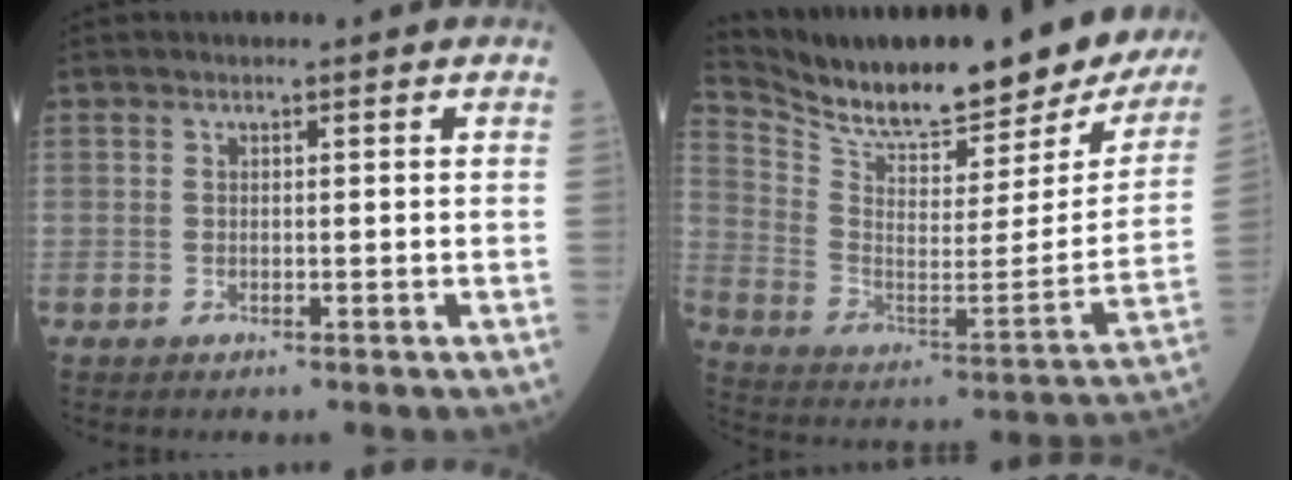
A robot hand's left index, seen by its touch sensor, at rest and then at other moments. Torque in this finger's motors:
{"motor_torque": [1.06, -1.08, 0.21, 0.09]}